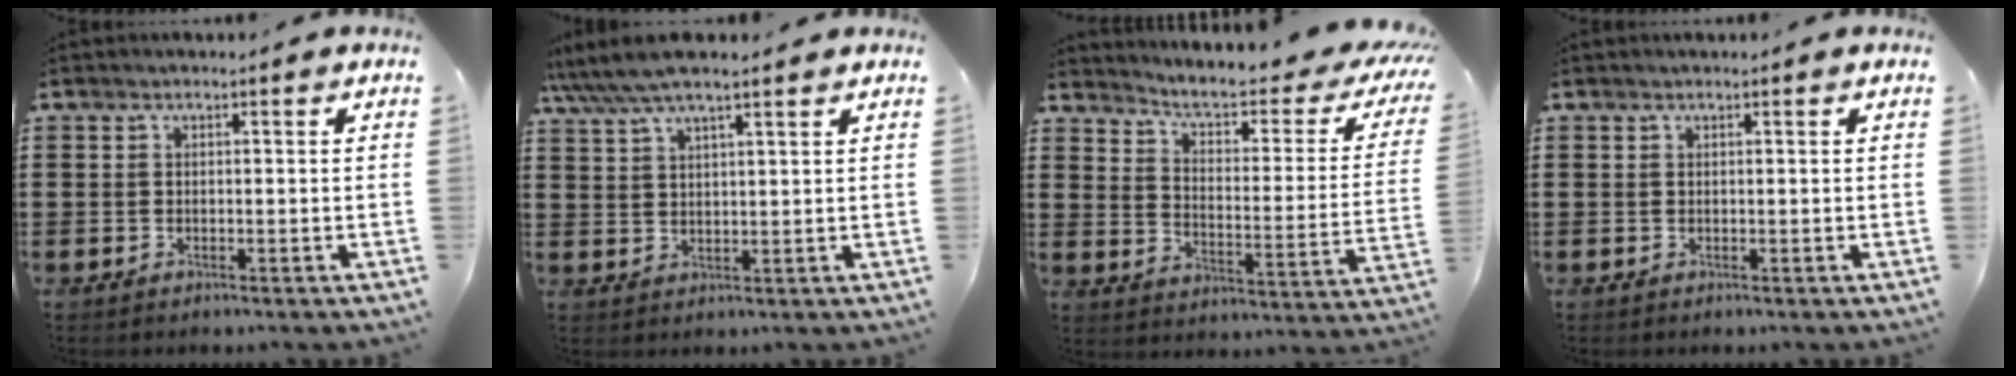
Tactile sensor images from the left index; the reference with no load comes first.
{"total": 4.8, "force": [4.0, 0.9, 2.5], "torque": [-0.061, -0.004, 0.071]}
{"total": 5.3, "force": [4.0, 0.8, 3.5], "torque": [-0.086, -0.029, 0.060]}
{"total": 0.0}